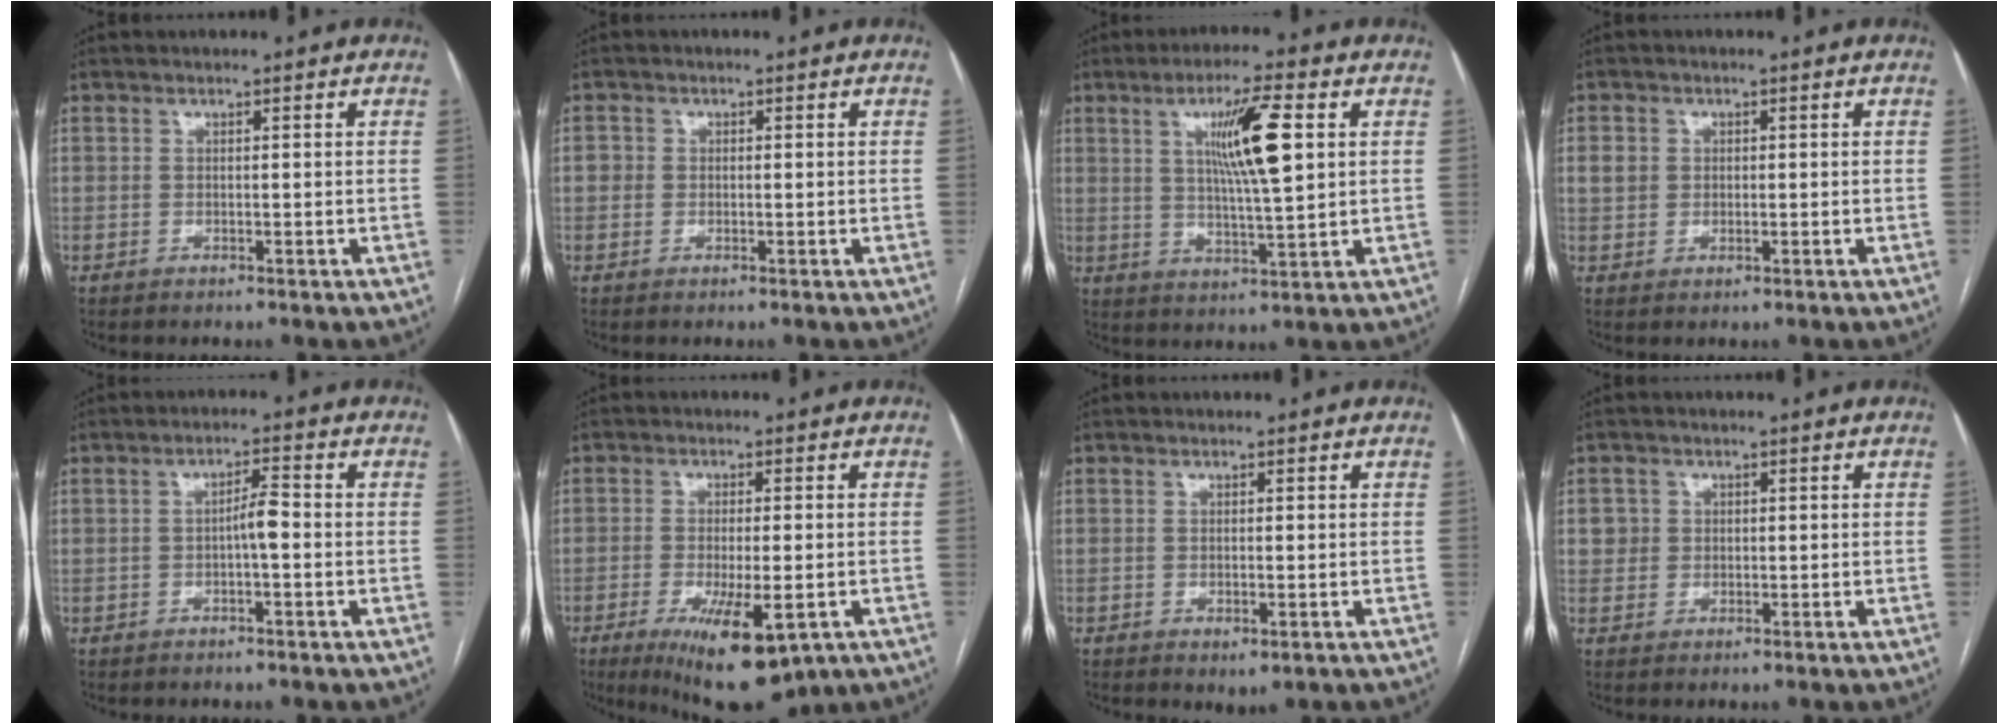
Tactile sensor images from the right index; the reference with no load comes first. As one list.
[{"total": 1.6, "force": [0.0, 1.5, 0.4], "torque": [0.000, 0.009, -0.002]}, {"total": 10.4, "force": [2.9, 0.7, 9.9], "torque": [-0.172, 0.001, 0.051]}, {"total": 2.7, "force": [0.5, 2.4, 1.0], "torque": [-0.021, 0.012, 0.012]}, {"total": 3.0, "force": [-0.6, 0.4, 2.9], "torque": [-0.046, 0.005, -0.011]}, {"total": 12.6, "force": [-6.2, 3.5, 10.4], "torque": [-0.156, -0.023, -0.085]}, {"total": 2.0, "force": [-0.7, 0.8, 1.7], "torque": [-0.029, -0.005, -0.003]}, {"total": 2.3, "force": [0.4, 2.2, 0.1], "torque": [0.008, 0.007, 0.005]}]